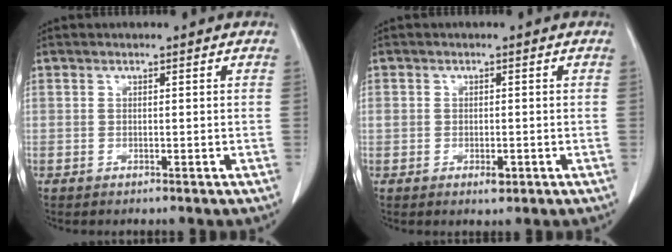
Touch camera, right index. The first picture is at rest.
{"total": 2.4, "force": [-0.8, 1.4, 1.8], "torque": [-0.025, 0.001, -0.007]}